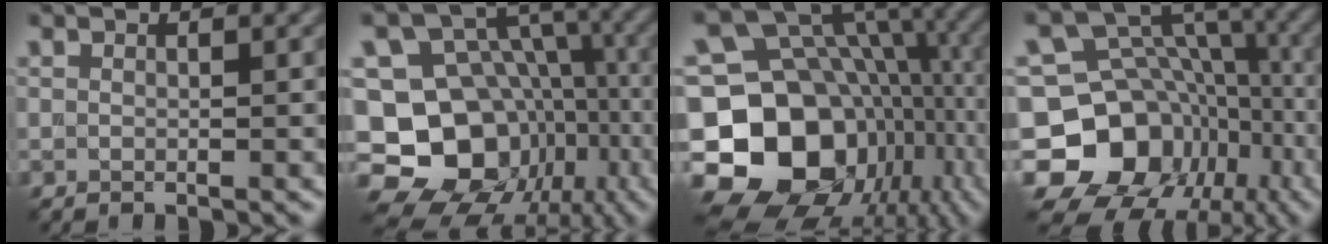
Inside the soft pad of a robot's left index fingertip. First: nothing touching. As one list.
[{"total": 17.4, "force": [-6.6, 14.3, 7.3], "torque": [-0.136, 0.003, -0.109]}, {"total": 19.8, "force": [-5.7, 15.0, 11.6], "torque": [-0.212, -0.010, -0.086]}, {"total": 15.6, "force": [-6.6, 12.5, 6.5], "torque": [-0.126, 0.011, -0.099]}]